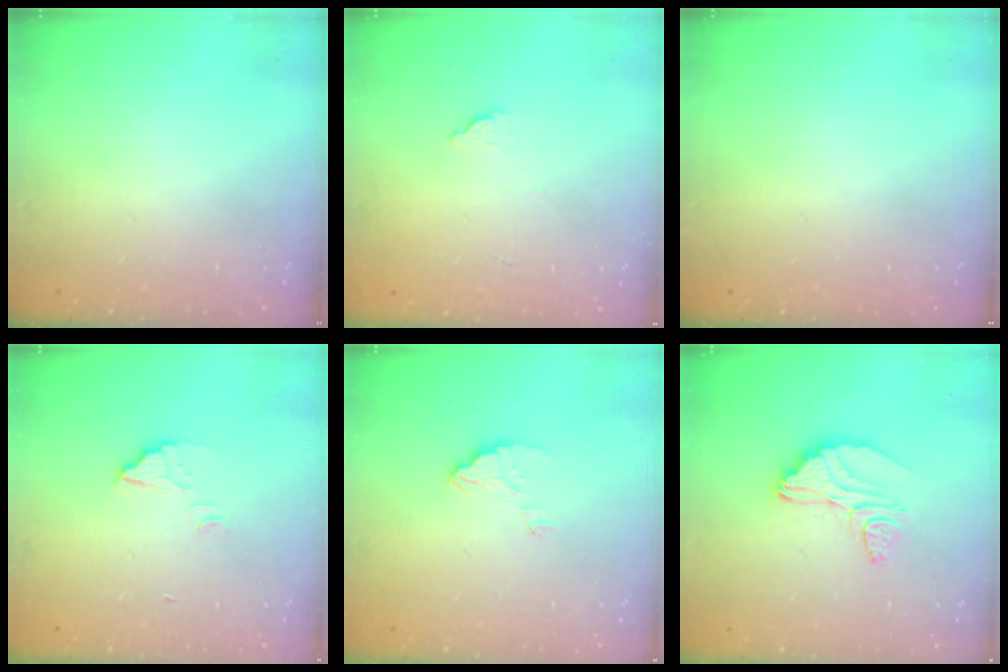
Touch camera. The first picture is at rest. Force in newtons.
{"total": 2.0, "press": 2.0, "slide": 0.1}
{"total": 0.0}
{"total": 2.1, "press": 2.1, "slide": 0.1}
{"total": 2.8, "press": 2.8, "slide": 0.1}
{"total": 11.9, "press": 11.9, "slide": 1.0}